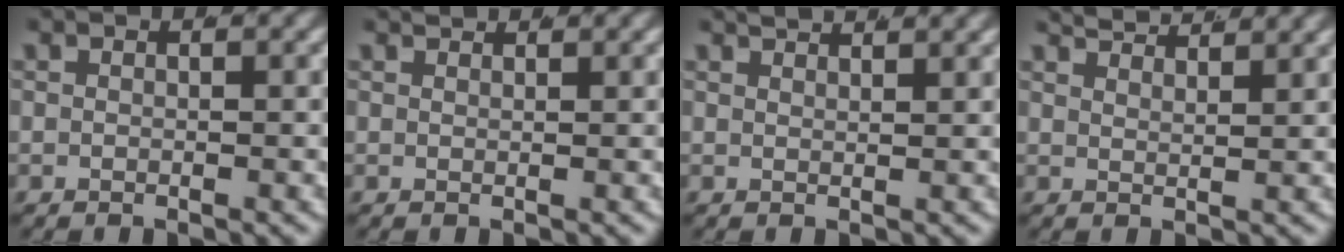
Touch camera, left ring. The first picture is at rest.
{"total": 1.3, "force": [1.2, -0.4, 0.2], "torque": [0.001, 0.001, 0.022]}
{"total": 2.4, "force": [2.3, -0.1, 0.8], "torque": [-0.011, 0.002, 0.038]}
{"total": 3.8, "force": [3.6, 0.2, 1.2], "torque": [-0.020, 0.003, 0.062]}